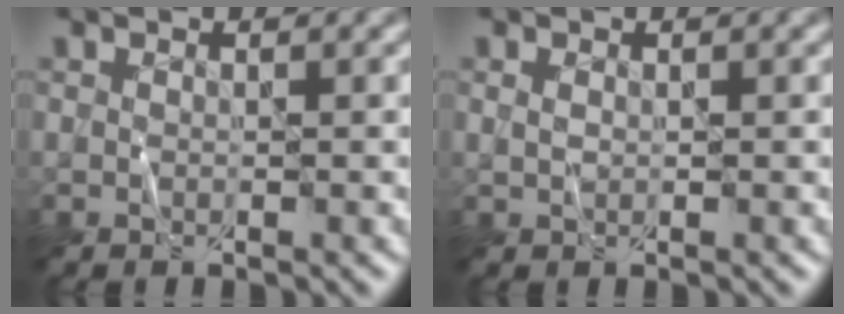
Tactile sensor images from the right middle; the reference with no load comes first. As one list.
[{"total": 0.7, "force": [0.2, 0.5, 0.5], "torque": [-0.015, 0.001, 0.005]}]